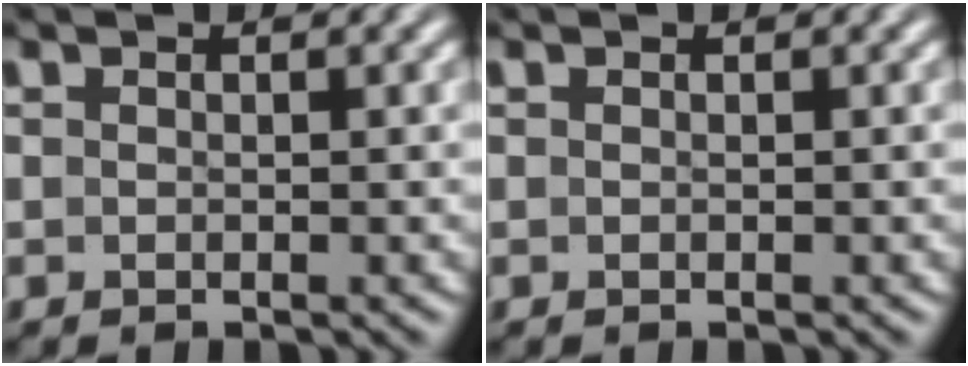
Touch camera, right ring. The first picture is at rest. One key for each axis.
{"total": 0.0}